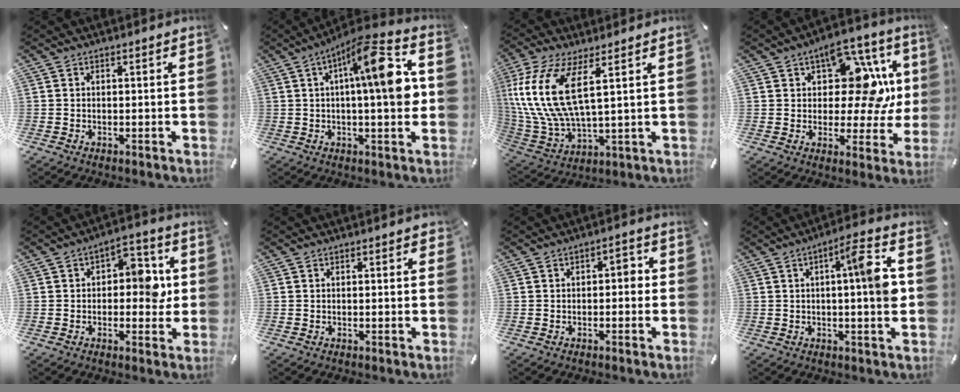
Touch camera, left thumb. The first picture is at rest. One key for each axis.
{"total": 16.3, "fx": 3.0, "fy": 3.9, "fz": 15.6, "tx": -0.231, "ty": -0.007, "tz": 0.038}
{"total": 15.9, "fx": 6.0, "fy": 5.9, "fz": 13.5, "tx": -0.316, "ty": -0.026, "tz": 0.102}
{"total": 15.3, "fx": 5.2, "fy": 9.1, "fz": 11.1, "tx": -0.153, "ty": -0.042, "tz": 0.091}
{"total": 8.2, "fx": 0.1, "fy": 5.4, "fz": 6.1, "tx": -0.068, "ty": 0.002, "tz": -0.008}
{"total": 0.7, "fx": 0.3, "fy": 0.4, "fz": 0.5, "tx": -0.002, "ty": 0.001, "tz": 0.003}
{"total": 2.6, "fx": -0.6, "fy": 1.6, "fz": 2.0, "tx": -0.031, "ty": 0.010, "tz": -0.018}
{"total": 10.8, "fx": 1.2, "fy": 1.5, "fz": 10.6, "tx": -0.157, "ty": -0.002, "tz": 0.009}